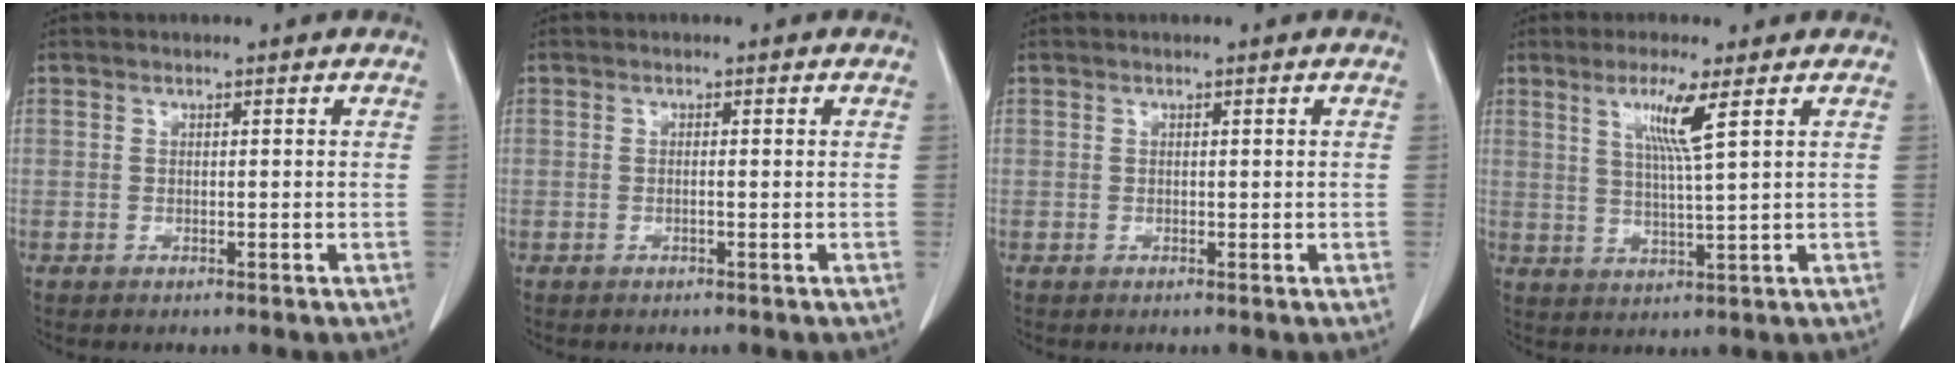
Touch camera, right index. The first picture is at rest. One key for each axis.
{"total": 0.5, "fx": -0.2, "fy": 0.0, "fz": 0.5, "tx": -0.008, "ty": 0.001, "tz": -0.002}
{"total": 0.0}
{"total": 6.1, "fx": 2.8, "fy": -0.9, "fz": 5.4, "tx": -0.102, "ty": -0.007, "tz": 0.052}